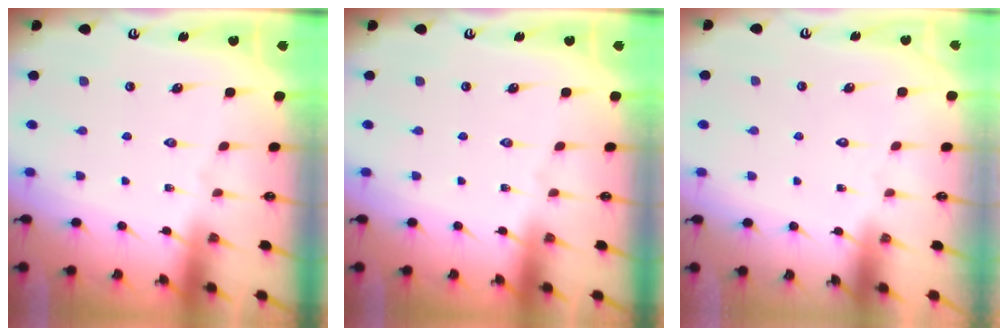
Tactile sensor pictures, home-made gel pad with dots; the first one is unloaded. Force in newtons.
{"total": 0.0}
{"total": 1.5, "press": 1.5, "slide": 0.0}